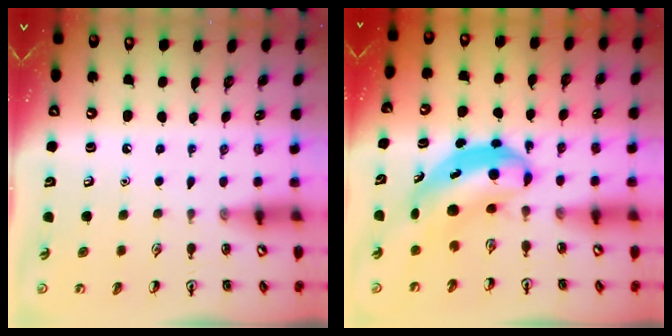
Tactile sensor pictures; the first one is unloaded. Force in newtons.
{"total": 6.3, "press": 6.0, "slide": 1.8}